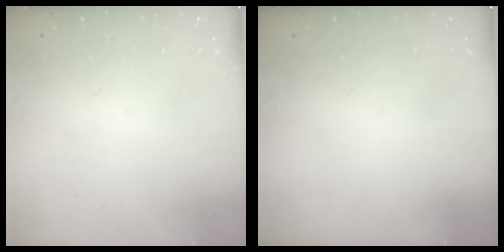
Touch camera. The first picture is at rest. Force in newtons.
{"total": 0.0}